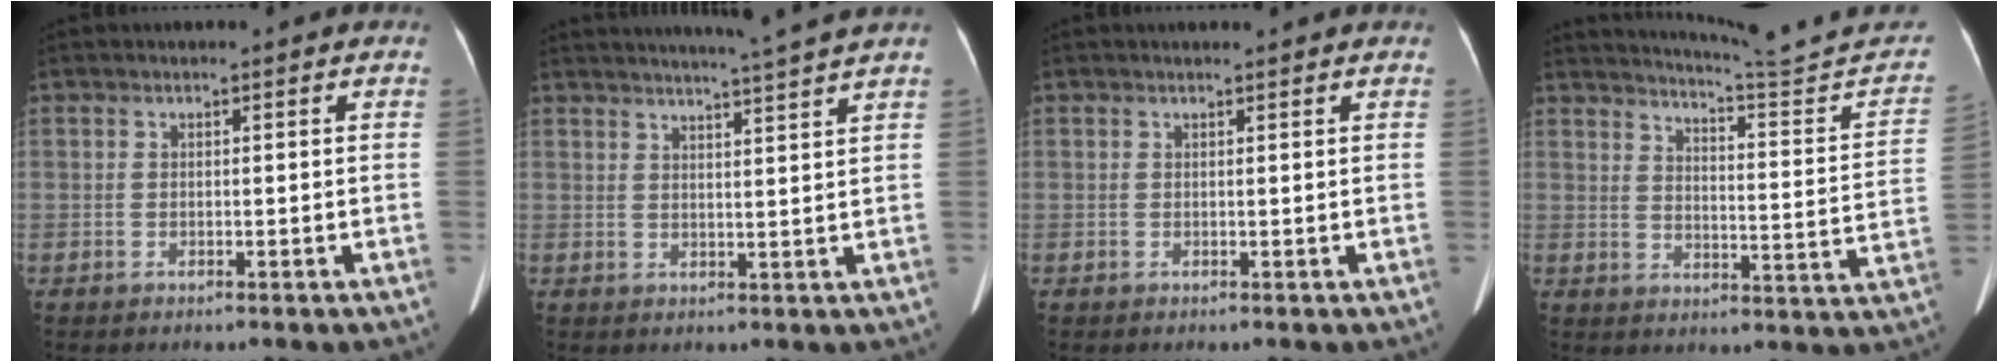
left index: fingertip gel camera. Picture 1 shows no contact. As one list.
[{"total": 8.6, "force": [7.7, -1.8, 3.4], "torque": [-0.049, -0.004, 0.097]}, {"total": 1.1, "force": [1.1, -0.1, 0.3], "torque": [-0.009, 0.005, 0.018]}, {"total": 19.3, "force": [18.2, -0.5, 6.2], "torque": [-0.087, -0.082, 0.223]}]